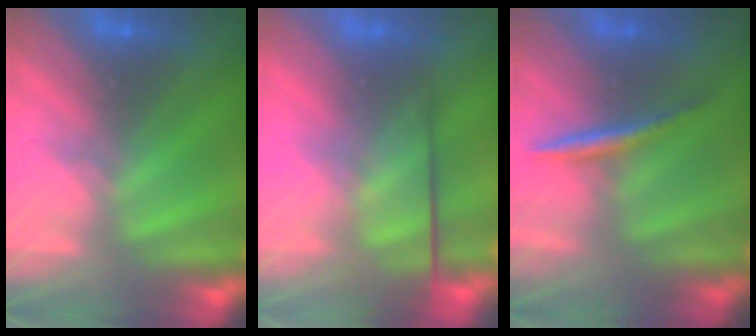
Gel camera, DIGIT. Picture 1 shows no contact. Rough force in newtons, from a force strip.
{"total": 3.6}
{"total": 1.7}